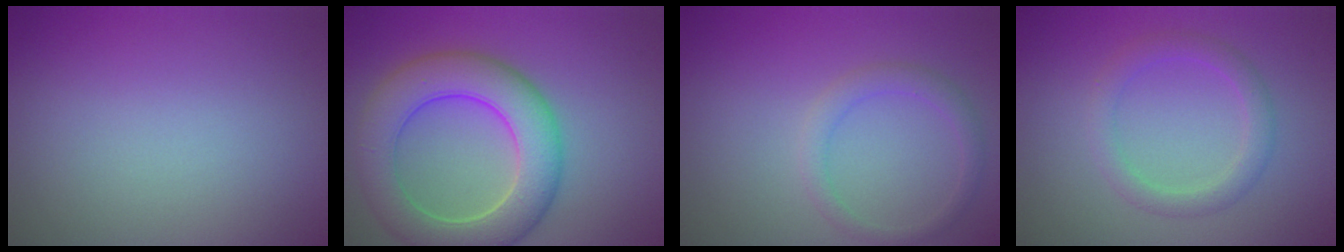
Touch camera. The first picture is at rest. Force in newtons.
{"total": 7.7, "press": 7.7, "slide": 0.2}
{"total": 1.9, "press": 1.9, "slide": 0.1}
{"total": 2.4, "press": 2.4, "slide": 0.1}